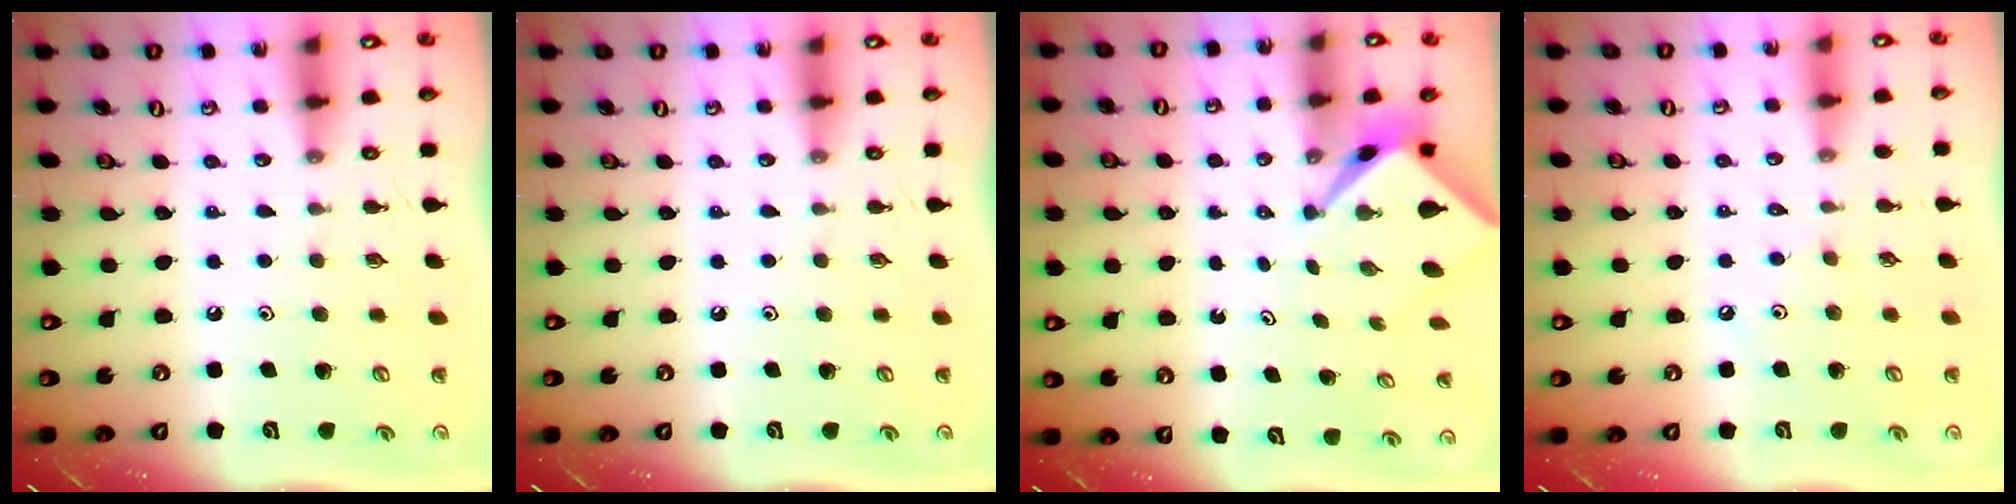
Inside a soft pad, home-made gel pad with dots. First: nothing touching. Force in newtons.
{"total": 0.0}
{"total": 2.5, "press": 2.5, "slide": 0.1}
{"total": 2.8, "press": 2.8, "slide": 0.5}